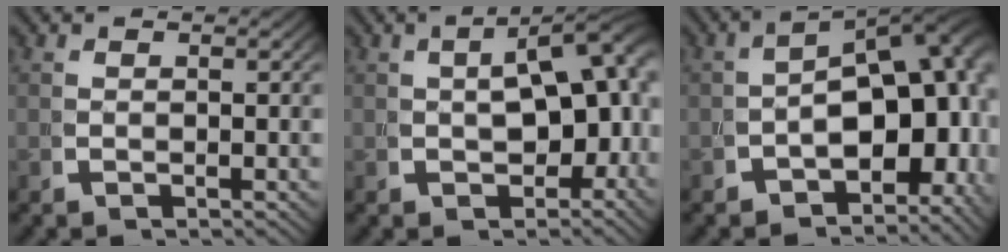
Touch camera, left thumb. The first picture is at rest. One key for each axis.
{"total": 7.7, "fx": 0.1, "fy": 4.4, "fz": 6.3, "tx": -0.076, "ty": -0.003, "tz": 0.010}
{"total": 13.4, "fx": -1.2, "fy": 8.6, "fz": 10.2, "tx": -0.132, "ty": -0.037, "tz": -0.007}